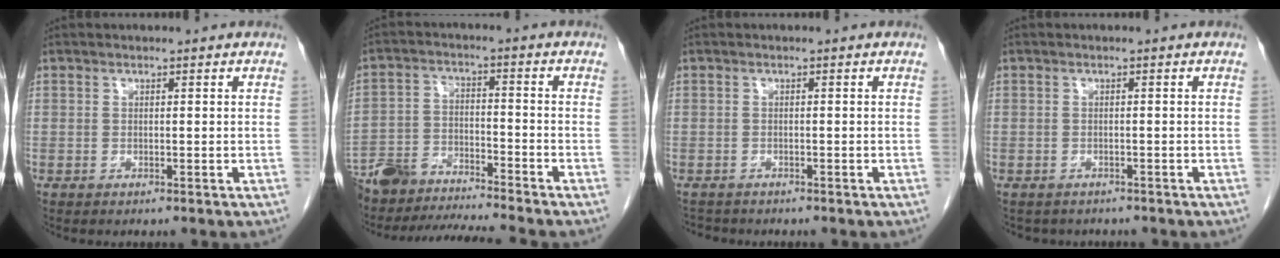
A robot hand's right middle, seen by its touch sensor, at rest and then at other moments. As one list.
[{"total": 9.9, "force": [-9.6, -0.5, 2.1], "torque": [-0.039, 0.007, -0.176]}, {"total": 2.0, "force": [-1.8, 0.8, 0.1], "torque": [-0.005, -0.004, -0.027]}, {"total": 3.3, "force": [-2.8, 1.6, 0.4], "torque": [-0.007, 0.002, -0.034]}]